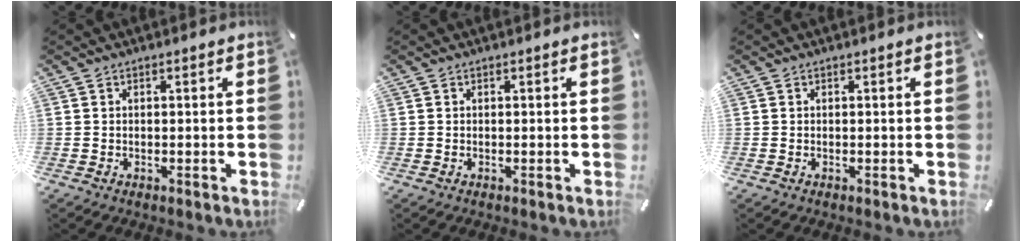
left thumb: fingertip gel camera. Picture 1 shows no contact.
{"total": 0.0}
{"total": 0.0}